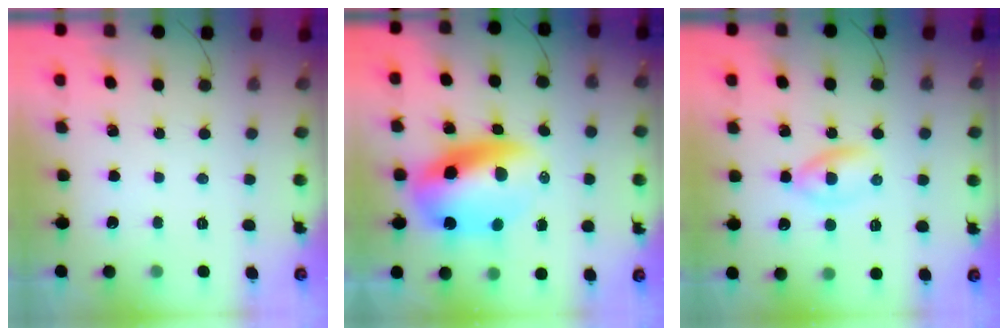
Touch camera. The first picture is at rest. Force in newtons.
{"total": 14.6, "press": 14.0, "slide": 4.0}
{"total": 2.7, "press": 2.5, "slide": 1.1}